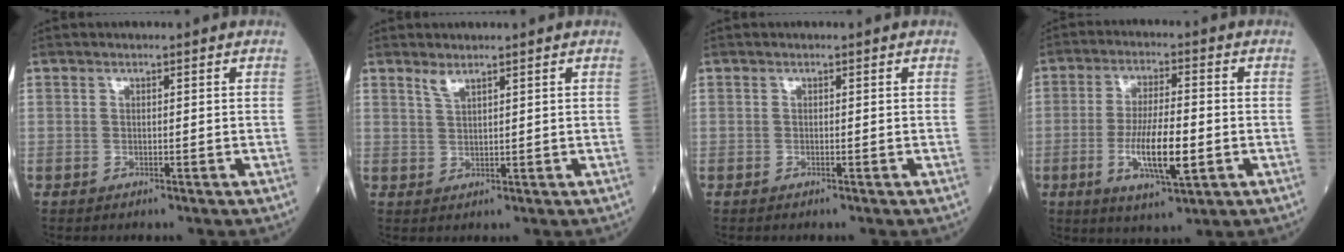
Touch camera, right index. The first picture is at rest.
{"total": 1.7, "force": [1.4, 0.1, 0.9], "torque": [-0.021, -0.005, 0.031]}
{"total": 0.0}
{"total": 9.7, "force": [-2.3, 1.9, 9.2], "torque": [-0.173, -0.009, -0.039]}